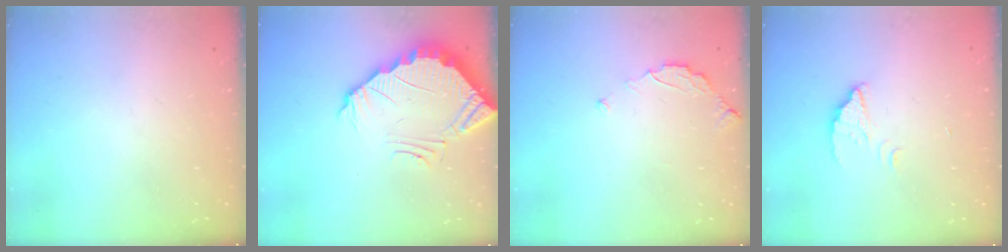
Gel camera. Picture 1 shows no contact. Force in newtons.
{"total": 3.7, "press": 3.7, "slide": 0.2}
{"total": 2.9, "press": 2.9, "slide": 0.3}
{"total": 2.4, "press": 2.4, "slide": 0.1}